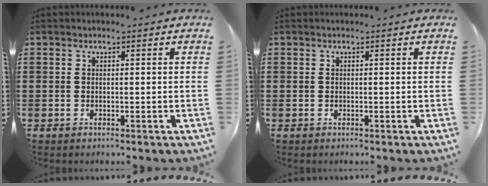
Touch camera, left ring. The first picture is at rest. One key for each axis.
{"total": 0.0}